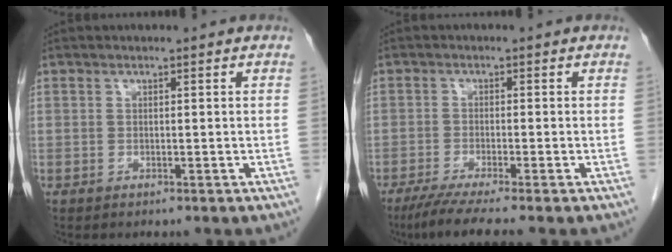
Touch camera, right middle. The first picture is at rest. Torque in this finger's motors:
{"motor_torque": [0.63, -0.43, 0.16, 0.06]}